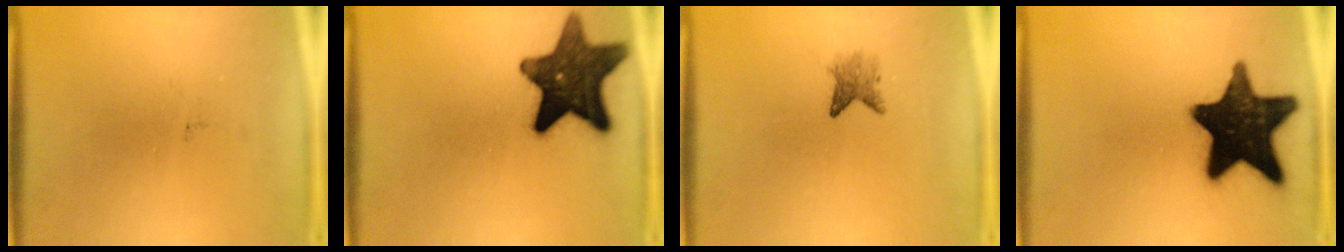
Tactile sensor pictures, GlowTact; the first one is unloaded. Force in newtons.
{"total": 14.5}
{"total": 2.2}
{"total": 18.3}